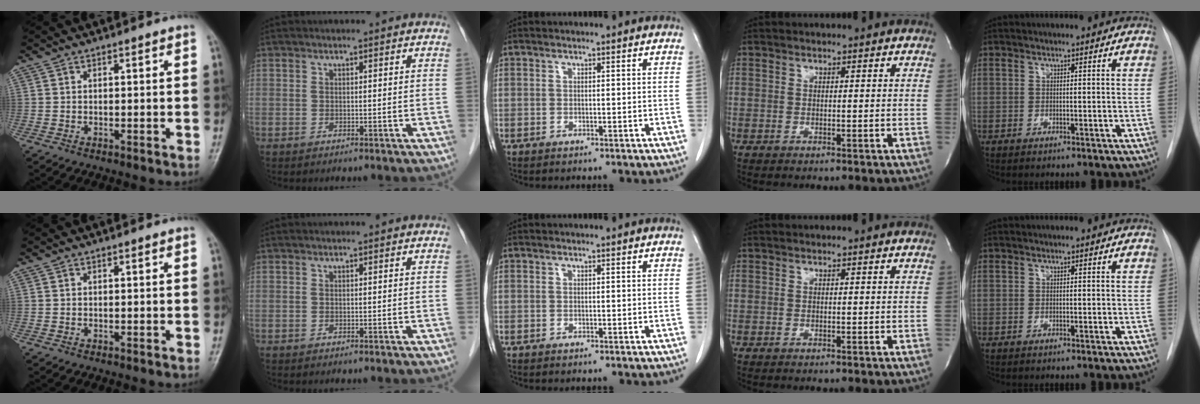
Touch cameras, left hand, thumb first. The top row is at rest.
{}